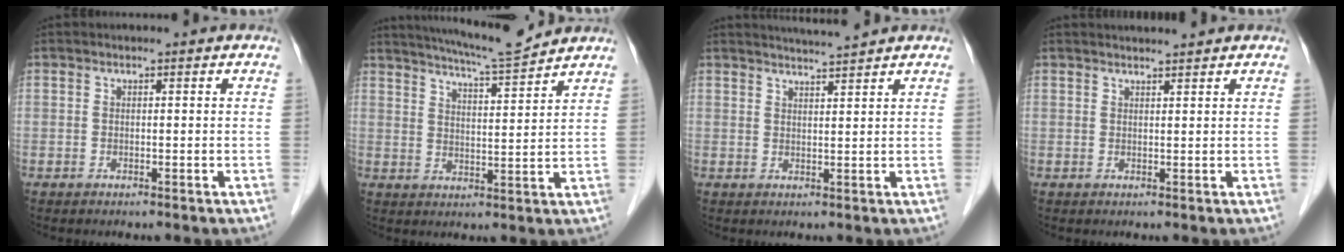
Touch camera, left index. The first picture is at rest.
{"total": 9.7, "force": [9.1, -0.8, 3.4], "torque": [-0.062, -0.001, 0.143]}
{"total": 3.7, "force": [3.5, -1.0, 0.7], "torque": [-0.013, 0.003, 0.061]}
{"total": 2.8, "force": [2.8, -0.1, 0.7], "torque": [-0.010, 0.013, 0.041]}